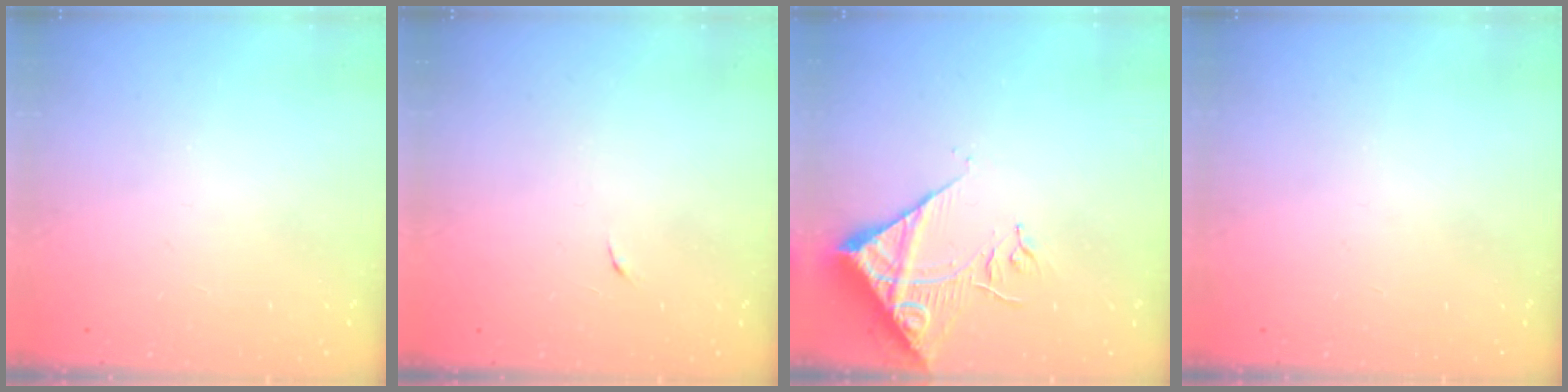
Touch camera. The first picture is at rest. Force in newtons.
{"total": 4.0, "press": 3.9, "slide": 0.8}
{"total": 11.7, "press": 11.6, "slide": 1.5}
{"total": 0.0}